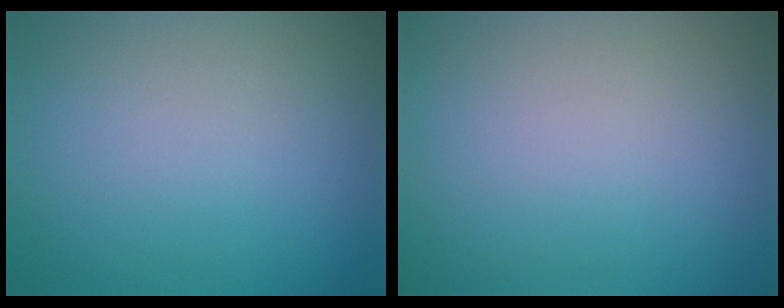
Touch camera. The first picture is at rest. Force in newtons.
{"total": 0.0}